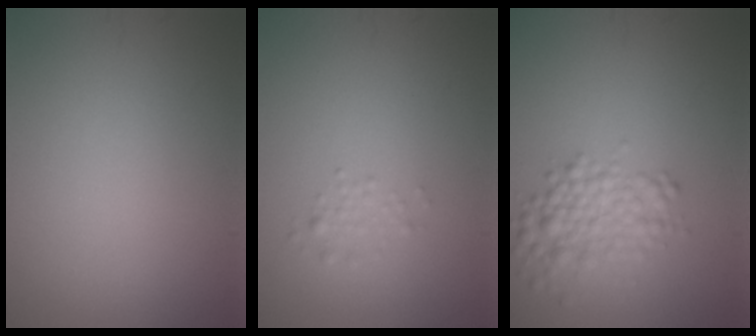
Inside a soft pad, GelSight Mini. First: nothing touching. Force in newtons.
{"total": 1.0, "press": 1.0, "slide": 0.0}
{"total": 3.6, "press": 3.6, "slide": 0.1}